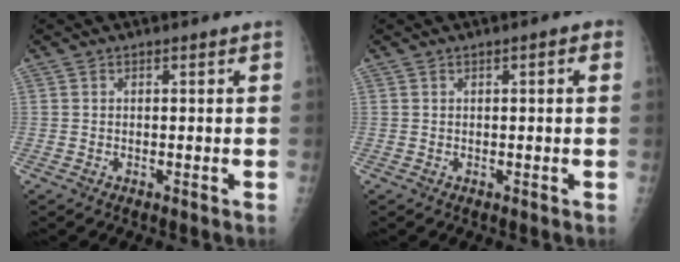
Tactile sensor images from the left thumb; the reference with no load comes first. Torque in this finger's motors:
{"motor_torque": [-0.54, -0.23, -0.02, 0.00, 0.00]}